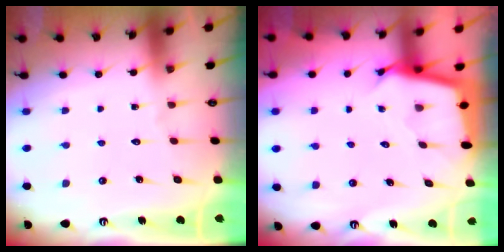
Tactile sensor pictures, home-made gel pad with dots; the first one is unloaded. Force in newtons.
{"total": 2.5, "press": 2.5, "slide": 0.1}